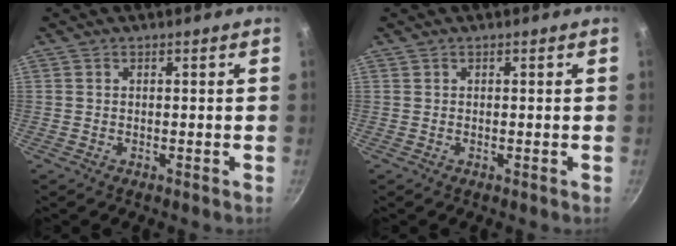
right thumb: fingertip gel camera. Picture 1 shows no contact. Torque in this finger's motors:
{"motor_torque": [-0.57, 0.16, -0.11, 0.31, 0.01]}